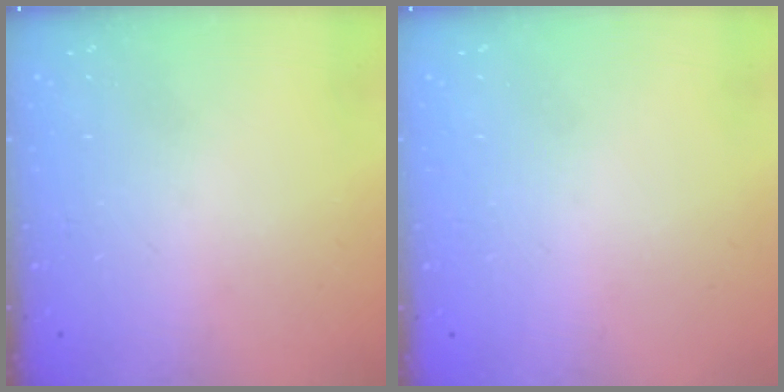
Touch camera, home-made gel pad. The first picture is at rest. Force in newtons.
{"total": 1.9, "press": 1.9, "slide": 0.1}